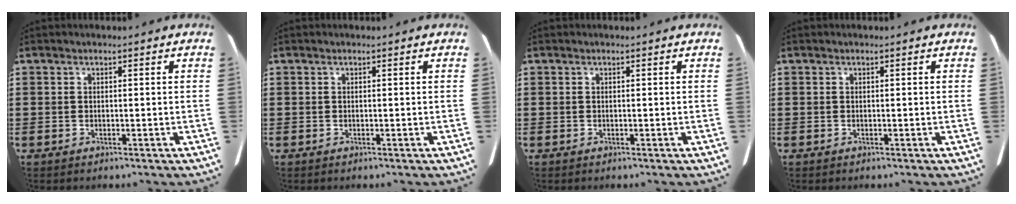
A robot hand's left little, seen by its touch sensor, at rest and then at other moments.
{"total": 0.0}
{"total": 0.0}
{"total": 0.0}